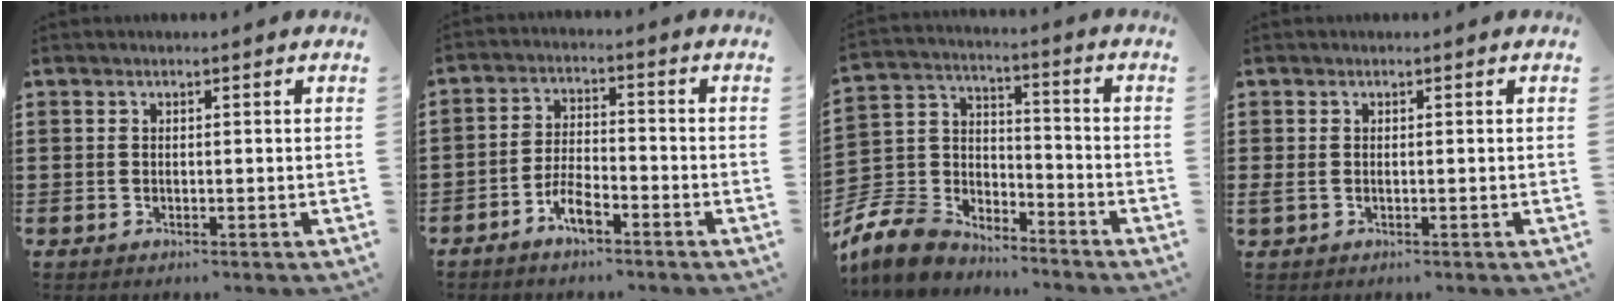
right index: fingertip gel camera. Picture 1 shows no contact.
{"total": 4.7, "force": [-3.2, 1.5, 3.0], "torque": [-0.073, 0.003, -0.064]}
{"total": 8.1, "force": [-7.2, 3.4, 1.6], "torque": [-0.076, 0.004, -0.152]}
{"total": 0.7, "force": [-0.1, 0.2, 0.6], "torque": [-0.014, -0.001, -0.001]}